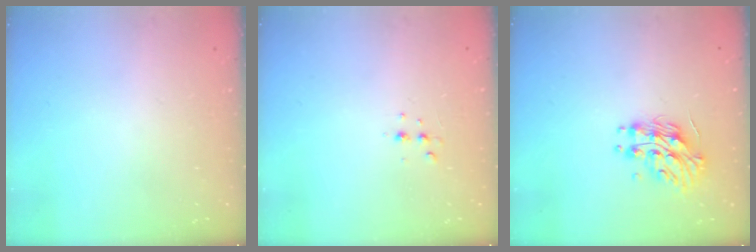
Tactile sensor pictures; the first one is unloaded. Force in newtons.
{"total": 3.5, "press": 3.4, "slide": 0.5}
{"total": 11.6, "press": 11.6, "slide": 0.0}